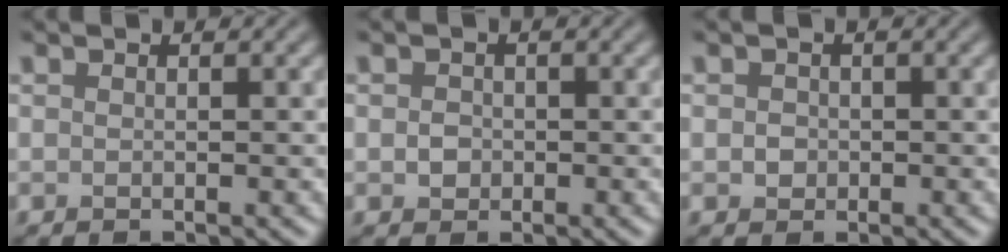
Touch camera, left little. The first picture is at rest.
{"total": 1.2, "force": [-0.1, 1.1, 0.5], "torque": [-0.007, -0.002, -0.004]}
{"total": 1.1, "force": [0.0, 1.0, 0.4], "torque": [-0.004, -0.002, -0.003]}